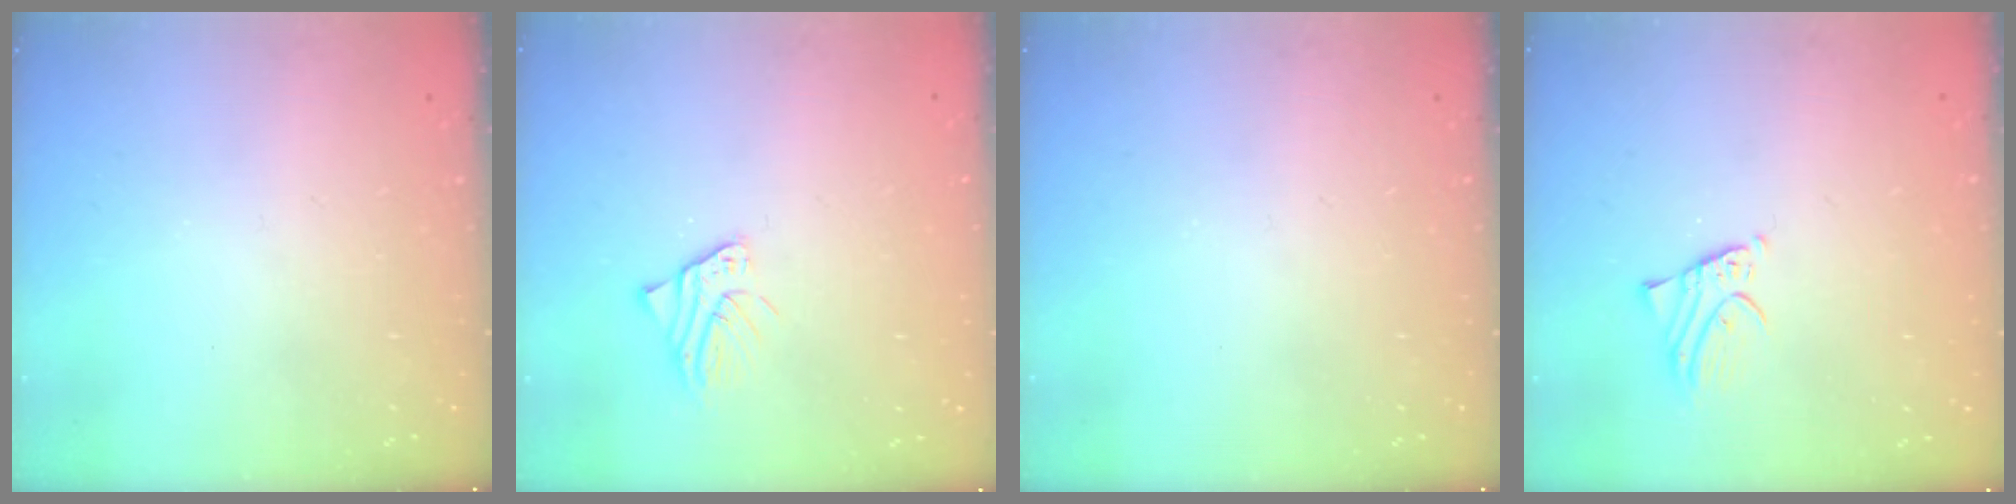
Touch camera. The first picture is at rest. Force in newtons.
{"total": 2.8, "press": 2.8, "slide": 0.2}
{"total": 0.0}
{"total": 1.8, "press": 1.8, "slide": 0.4}